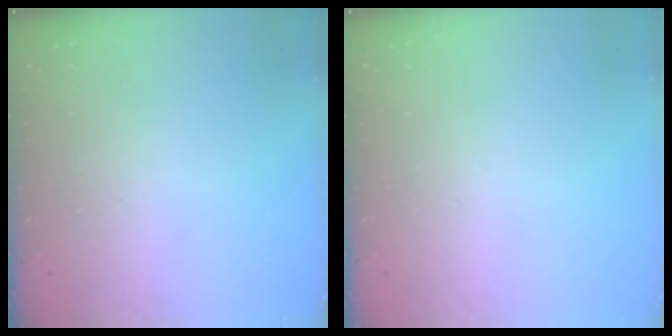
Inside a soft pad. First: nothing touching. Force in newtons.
{"total": 0.0}